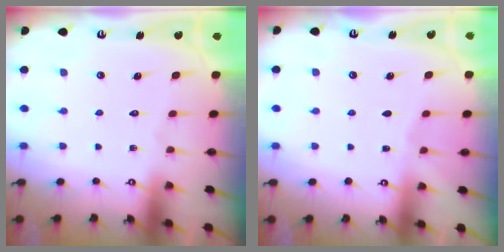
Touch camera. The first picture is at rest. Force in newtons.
{"total": 1.6, "press": 1.5, "slide": 0.3}